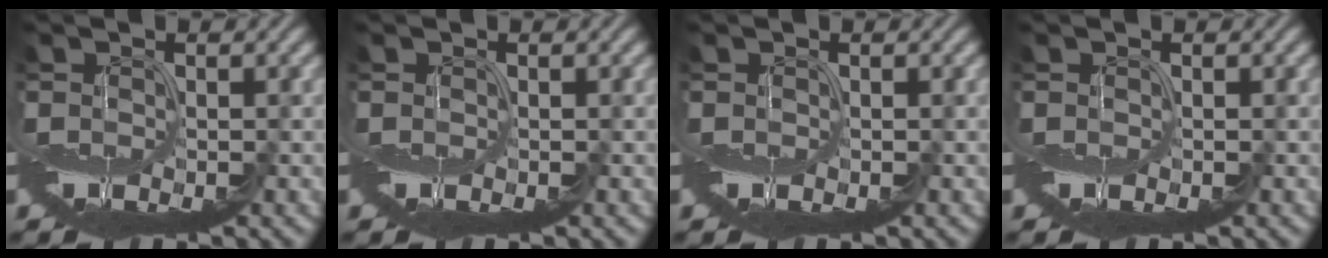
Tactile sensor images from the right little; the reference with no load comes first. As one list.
[{"total": 0.0}, {"total": 0.0}, {"total": 0.0}]